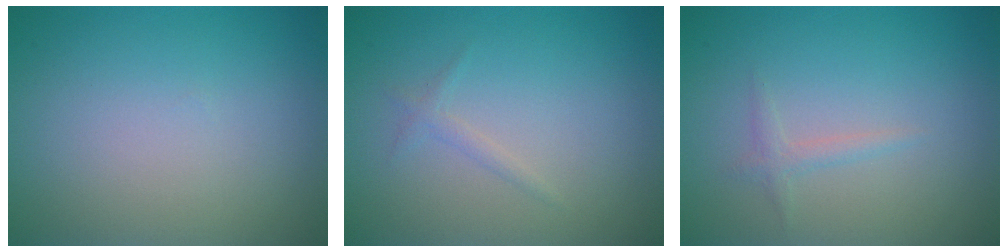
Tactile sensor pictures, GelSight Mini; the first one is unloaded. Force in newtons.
{"total": 0.8, "press": 0.8, "slide": 0.1}
{"total": 1.0, "press": 1.0, "slide": 0.0}